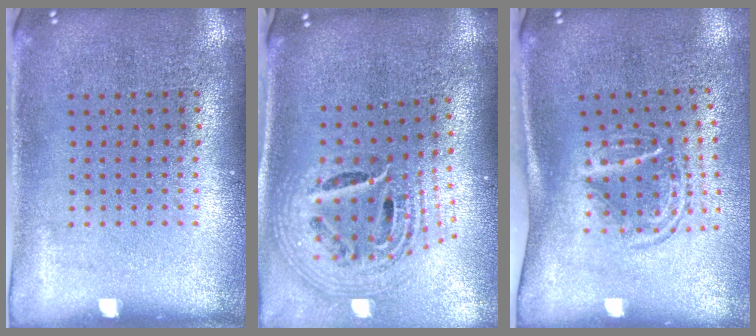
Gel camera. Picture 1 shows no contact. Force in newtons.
{"total": 2.6, "press": 1.8, "slide": 1.9}
{"total": 1.7, "press": 1.1, "slide": 1.3}